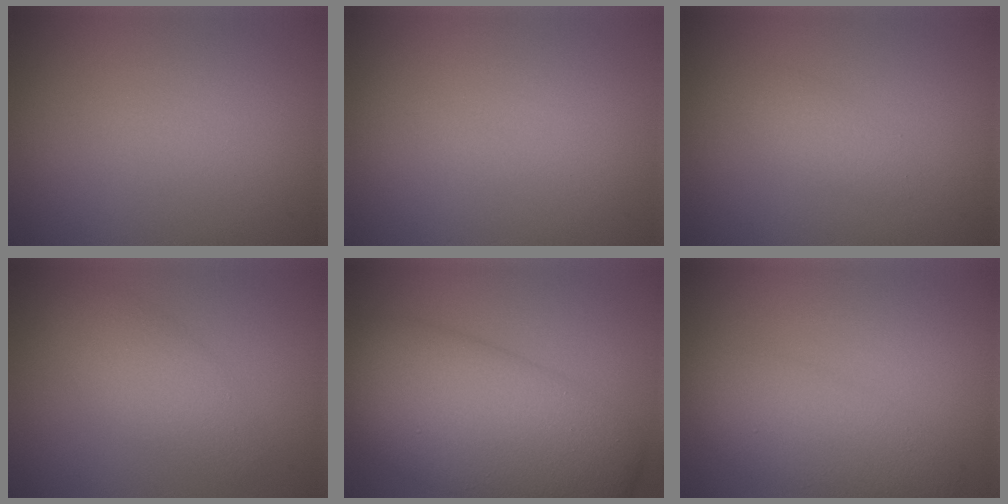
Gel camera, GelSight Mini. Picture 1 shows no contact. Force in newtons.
{"total": 0.0}
{"total": 1.3, "press": 1.3, "slide": 0.1}
{"total": 3.2, "press": 3.2, "slide": 0.1}
{"total": 10.9, "press": 10.9, "slide": 0.1}
{"total": 4.3, "press": 4.3, "slide": 0.1}